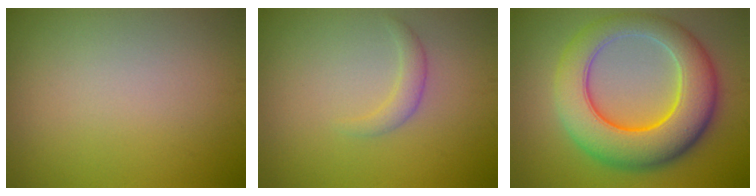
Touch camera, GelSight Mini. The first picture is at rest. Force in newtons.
{"total": 1.4, "press": 1.4, "slide": 0.2}
{"total": 9.9, "press": 9.9, "slide": 0.1}